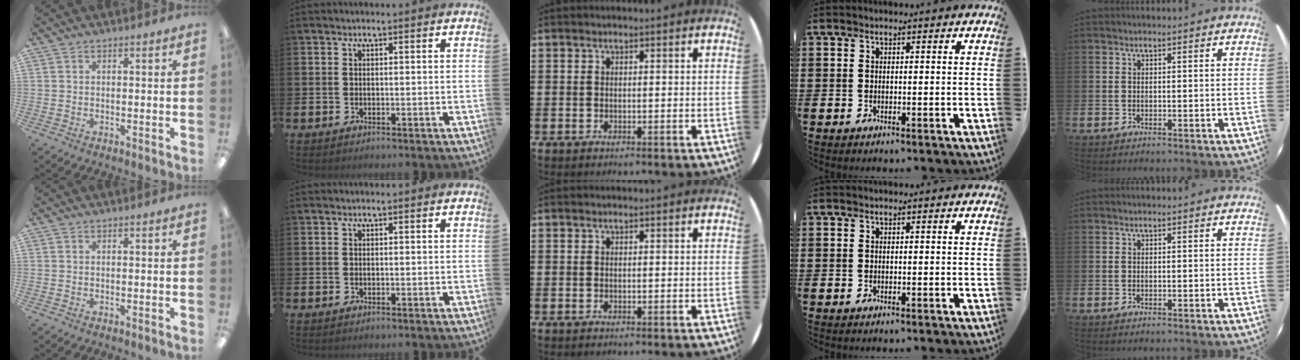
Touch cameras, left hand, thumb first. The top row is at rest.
{}